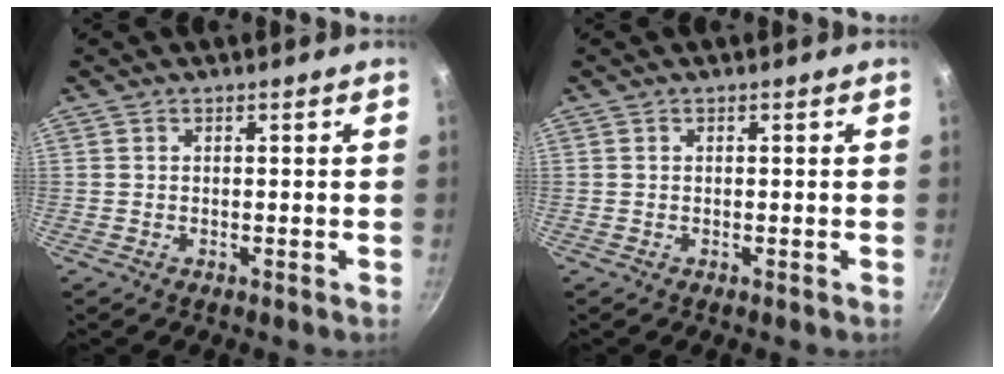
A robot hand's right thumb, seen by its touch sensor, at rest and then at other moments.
{"total": 0.0}